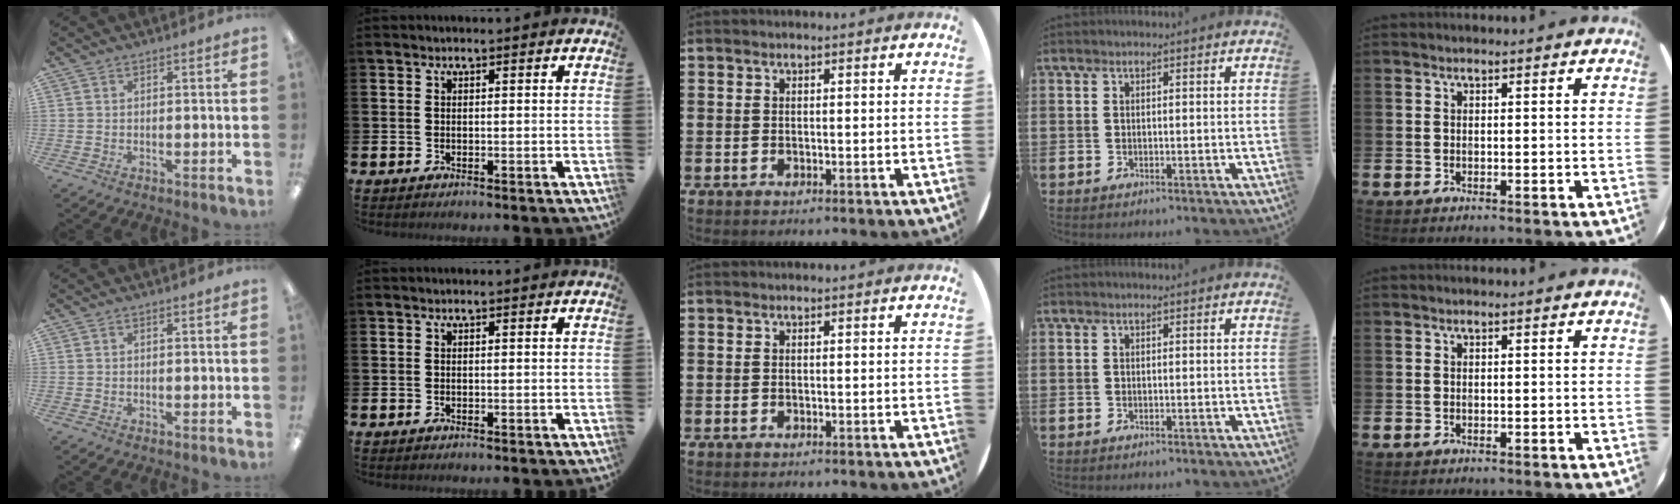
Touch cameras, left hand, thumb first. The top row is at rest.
{}